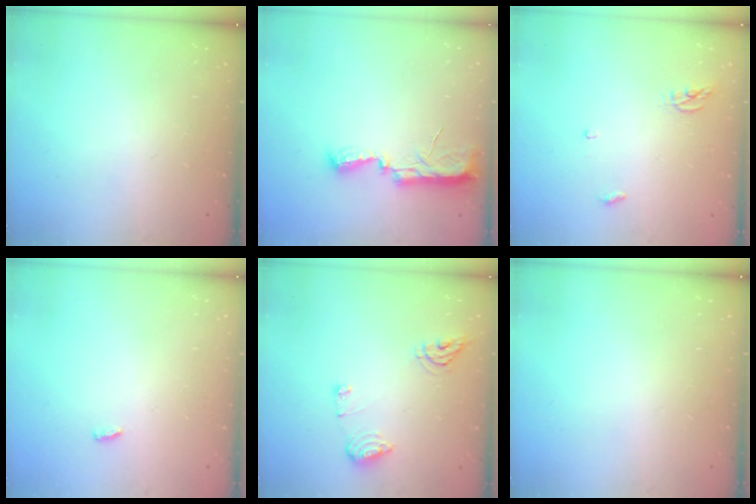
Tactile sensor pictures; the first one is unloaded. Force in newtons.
{"total": 10.1, "press": 8.9, "slide": 4.8}
{"total": 3.5, "press": 3.5, "slide": 0.2}
{"total": 2.9, "press": 2.6, "slide": 1.3}
{"total": 8.6, "press": 8.5, "slide": 0.1}
{"total": 0.0}